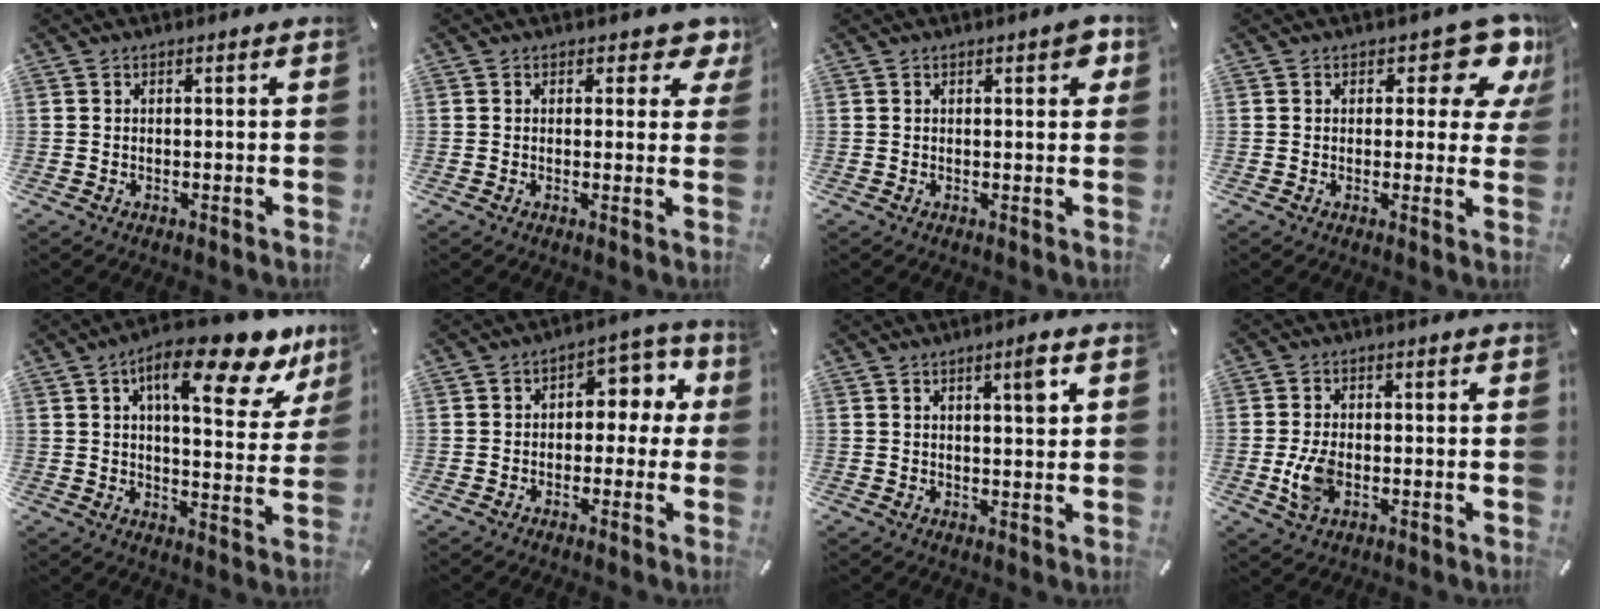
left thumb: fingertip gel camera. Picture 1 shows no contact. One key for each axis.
{"total": 3.6, "fx": 2.2, "fy": 2.2, "fz": 1.8, "tx": -0.010, "ty": -0.008, "tz": 0.032}
{"total": 3.0, "fx": 1.2, "fy": 1.2, "fz": 2.4, "tx": -0.026, "ty": -0.004, "tz": 0.014}
{"total": 11.5, "fx": 6.8, "fy": 5.1, "fz": 7.7, "tx": -0.080, "ty": -0.044, "tz": 0.111}
{"total": 19.2, "fx": 11.2, "fy": 6.7, "fz": 14.1, "tx": -0.201, "ty": -0.068, "tz": 0.172}
{"total": 7.1, "fx": 0.8, "fy": 5.0, "fz": 5.0, "tx": -0.058, "ty": -0.002, "tz": 0.005}
{"total": 4.4, "fx": 2.0, "fy": 0.8, "fz": 3.9, "tx": -0.055, "ty": -0.008, "tz": 0.027}
{"total": 6.7, "fx": -1.5, "fy": 4.2, "fz": 5.1, "tx": -0.101, "ty": -0.001, "tz": -0.028}